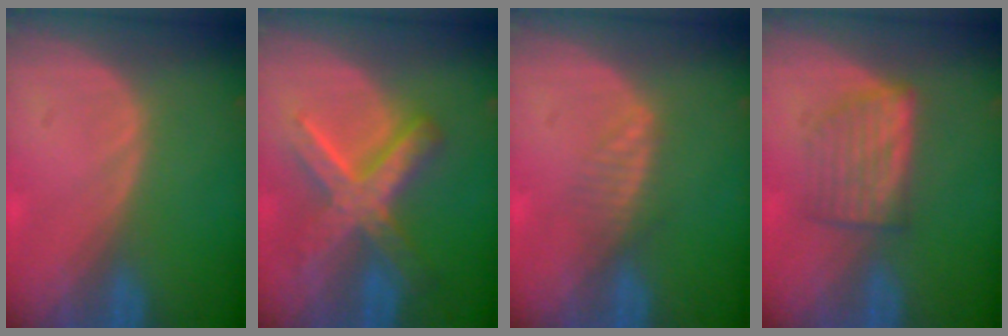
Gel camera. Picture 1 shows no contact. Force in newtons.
{"total": 8.7, "press": 8.6, "slide": 0.8}
{"total": 2.3, "press": 2.3, "slide": 0.1}
{"total": 5.6, "press": 5.3, "slide": 1.9}